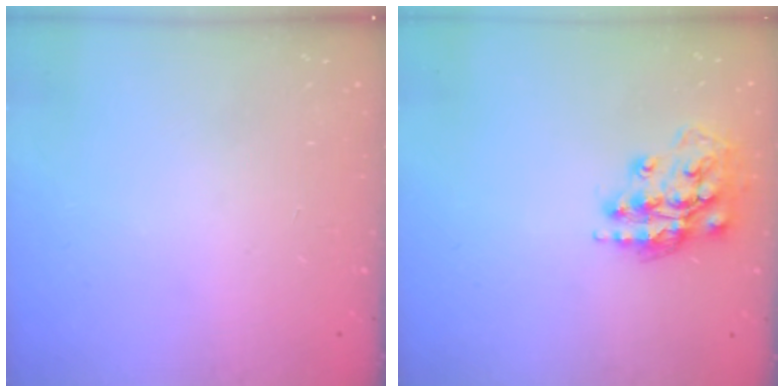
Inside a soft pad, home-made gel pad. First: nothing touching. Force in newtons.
{"total": 14.9, "press": 14.9, "slide": 1.1}